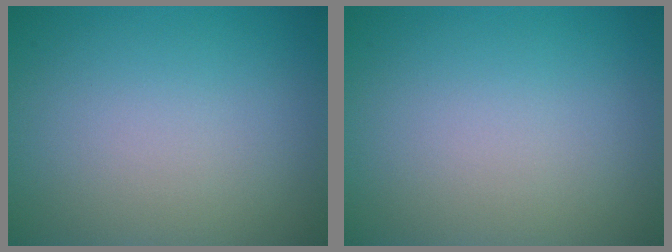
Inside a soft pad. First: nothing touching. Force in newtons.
{"total": 0.0}